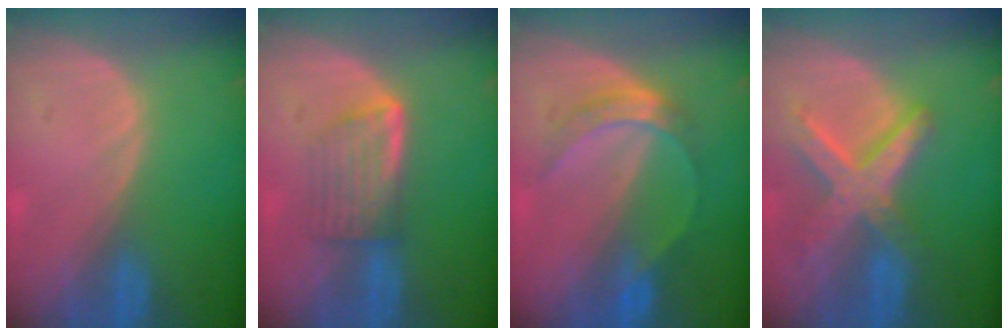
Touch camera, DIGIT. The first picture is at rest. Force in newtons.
{"total": 5.7, "press": 5.3, "slide": 2.3}
{"total": 5.0, "press": 4.8, "slide": 1.5}
{"total": 8.4, "press": 7.2, "slide": 4.3}